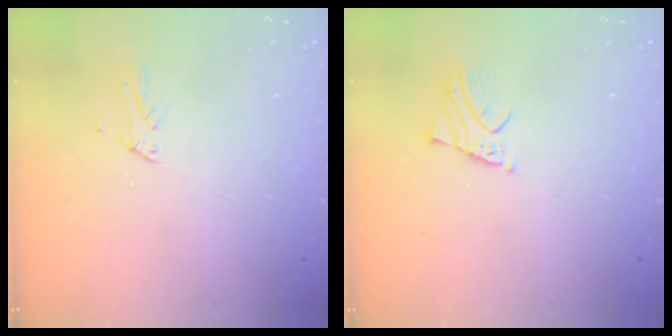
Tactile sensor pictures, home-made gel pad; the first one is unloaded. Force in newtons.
{"total": 2.0, "press": 2.0, "slide": 0.2}